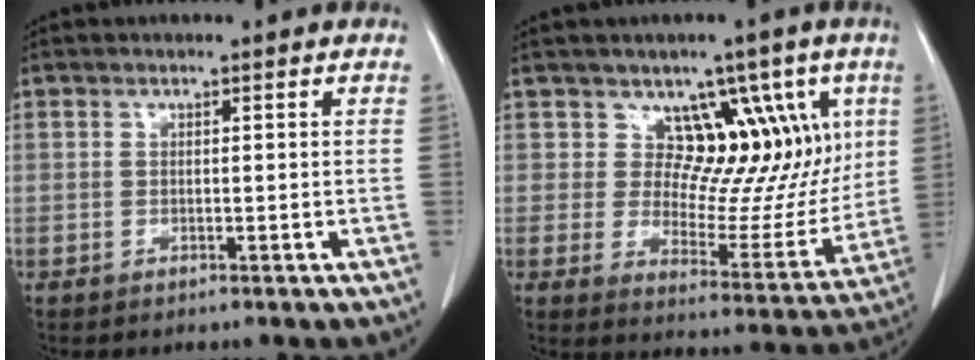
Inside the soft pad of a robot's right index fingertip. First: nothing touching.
{"total": 11.9, "force": [5.5, 7.4, 7.6], "torque": [-0.075, 0.010, 0.091]}